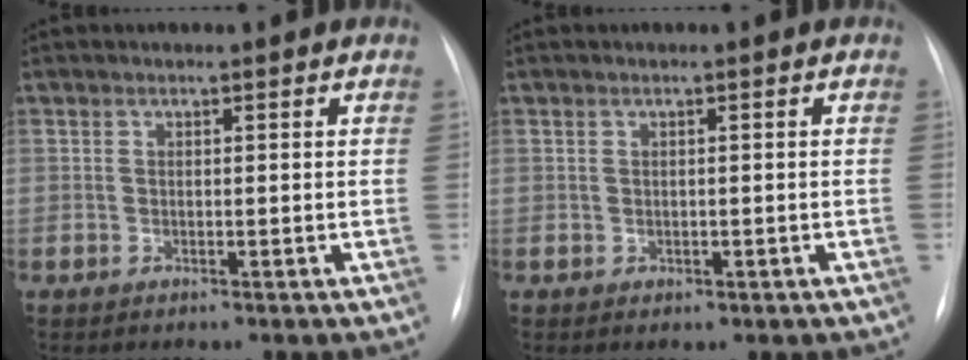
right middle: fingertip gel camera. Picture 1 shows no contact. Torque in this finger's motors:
{"motor_torque": [-0.64, 0.11, 0.02, 0.00]}